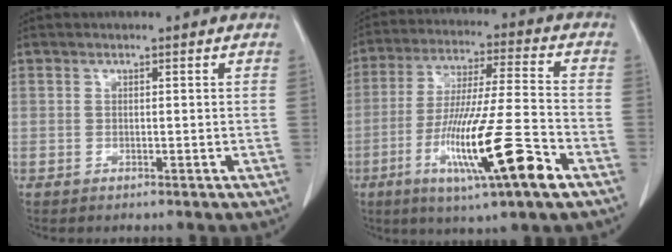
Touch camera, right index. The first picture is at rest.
{"total": 17.8, "force": [-7.6, 0.3, 16.1], "torque": [-0.302, -0.029, -0.131]}